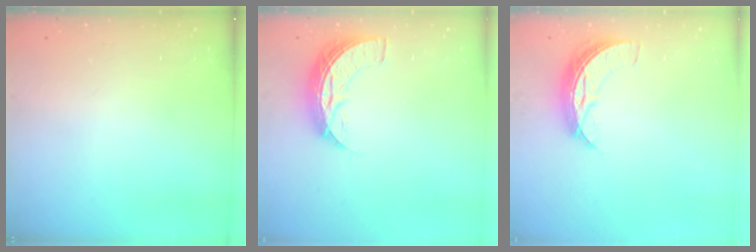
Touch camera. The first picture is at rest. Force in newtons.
{"total": 8.3, "press": 8.3, "slide": 0.4}
{"total": 7.9, "press": 7.9, "slide": 0.4}